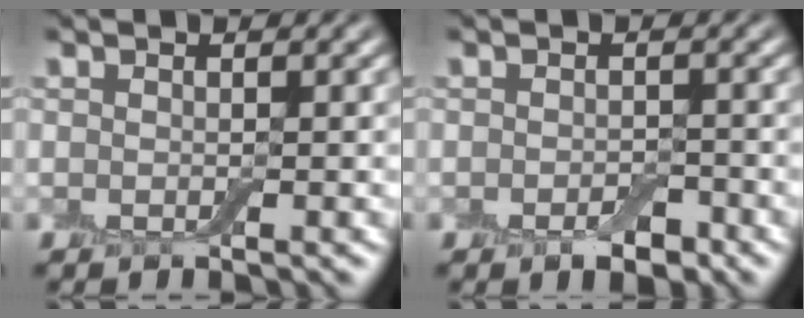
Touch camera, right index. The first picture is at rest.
{"total": 2.0, "force": [-1.0, 1.0, 1.3], "torque": [-0.020, -0.003, -0.017]}